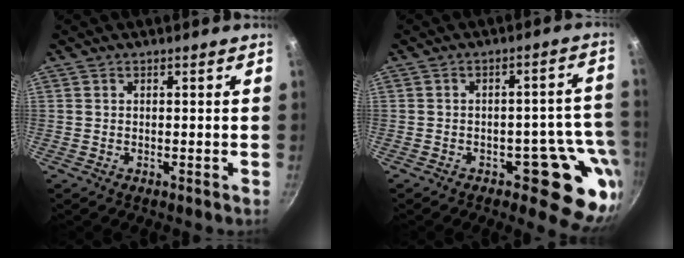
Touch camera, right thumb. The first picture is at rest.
{"total": 11.9, "force": [-5.4, 6.3, 8.5], "torque": [-0.020, 0.043, -0.060]}